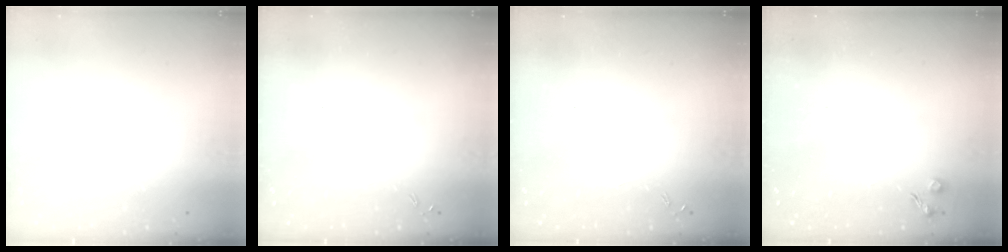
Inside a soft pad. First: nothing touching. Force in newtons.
{"total": 0.0}
{"total": 0.0}
{"total": 3.5, "press": 3.5, "slide": 0.6}